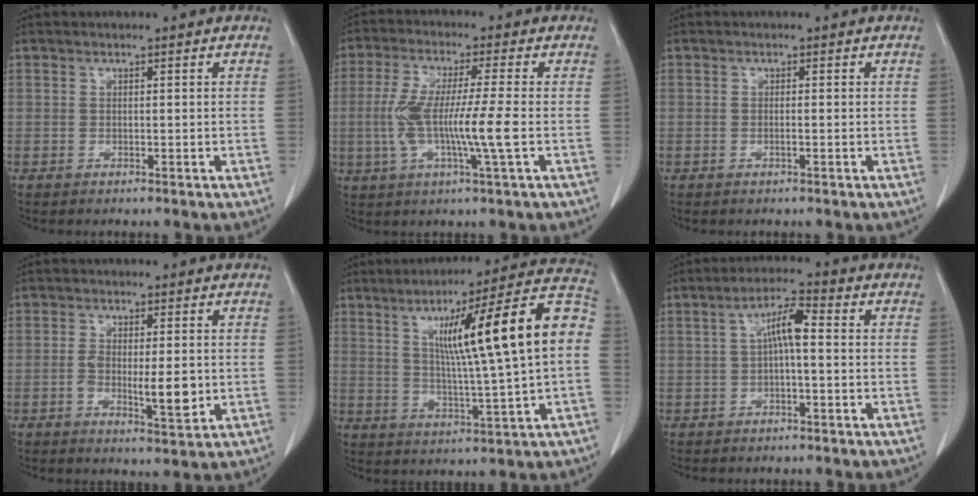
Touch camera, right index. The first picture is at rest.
{"total": 10.4, "force": [-1.4, -0.1, 10.3], "torque": [-0.206, -0.007, -0.033]}
{"total": 0.6, "force": [-0.2, 0.0, 0.5], "torque": [-0.011, 0.000, -0.004]}
{"total": 6.6, "force": [-1.0, 1.9, 6.3], "torque": [-0.101, -0.008, -0.014]}
{"total": 19.6, "force": [3.0, 0.2, 19.4], "torque": [-0.279, 0.026, 0.036]}
{"total": 5.2, "force": [0.3, 1.0, 5.1], "torque": [-0.093, 0.019, 0.003]}